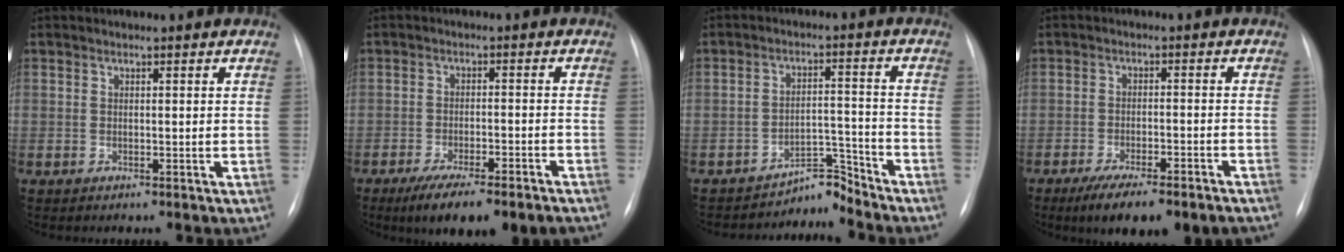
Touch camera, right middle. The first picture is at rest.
{"total": 11.5, "force": [-8.5, 2.3, 7.4], "torque": [-0.103, -0.012, -0.125]}
{"total": 4.8, "force": [-4.7, 0.1, -1.0], "torque": [0.023, 0.030, -0.068]}
{"total": 10.9, "force": [-8.0, 2.4, 6.9], "torque": [-0.095, -0.011, -0.117]}